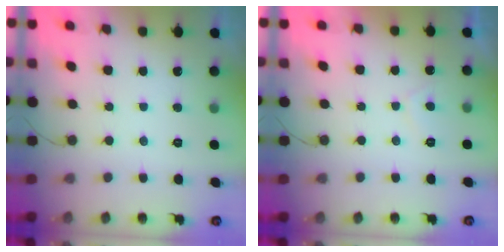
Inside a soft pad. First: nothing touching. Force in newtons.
{"total": 2.8, "press": 2.7, "slide": 0.8}